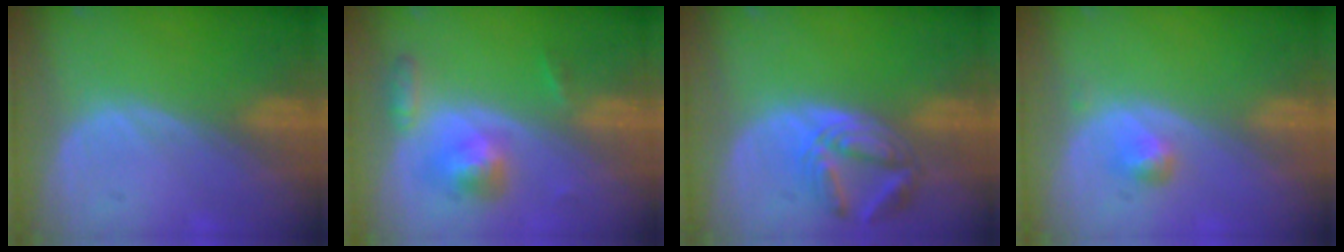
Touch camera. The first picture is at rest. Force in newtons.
{"total": 5.3, "press": 5.0, "slide": 1.7}
{"total": 6.1, "press": 6.1, "slide": 0.2}
{"total": 2.0, "press": 2.0, "slide": 0.2}